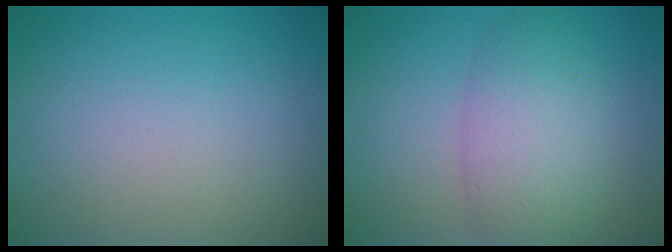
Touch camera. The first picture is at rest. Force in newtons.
{"total": 5.4, "press": 5.4, "slide": 0.2}